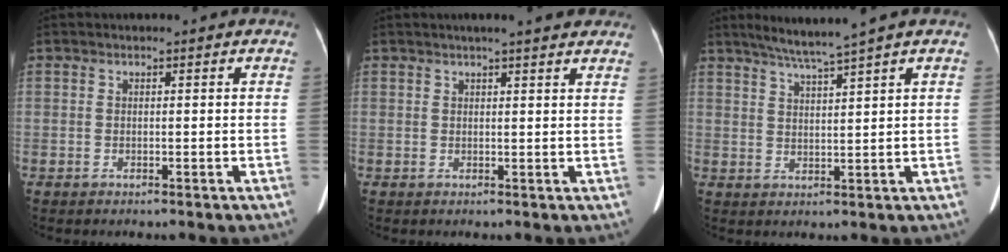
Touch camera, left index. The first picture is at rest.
{"total": 8.2, "force": [6.9, 0.9, 4.3], "torque": [-0.050, 0.018, 0.074]}
{"total": 5.5, "force": [4.3, -1.5, 3.0], "torque": [-0.055, -0.005, 0.081]}